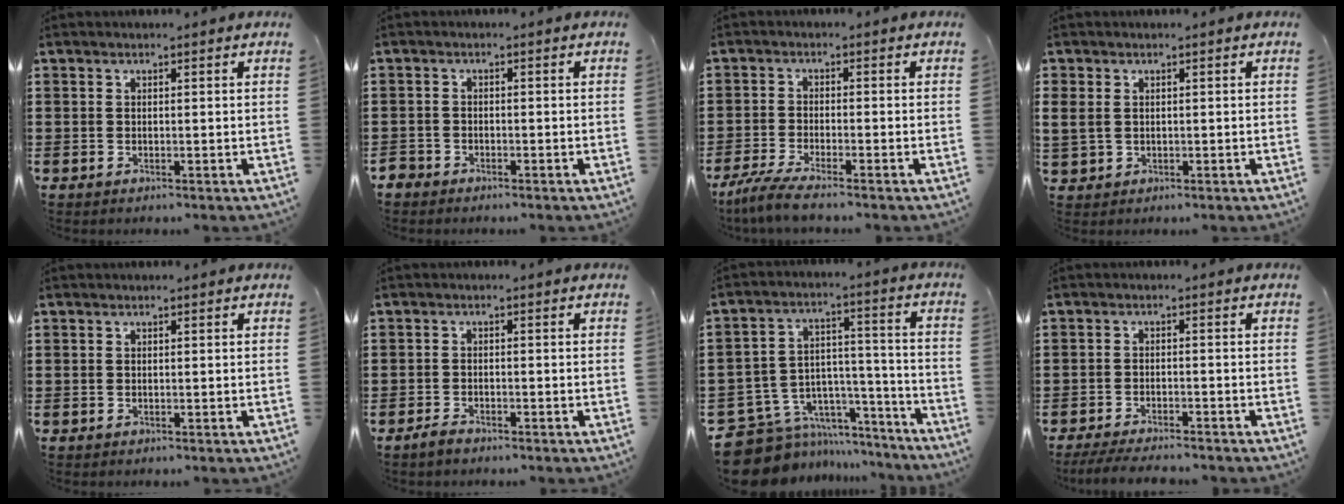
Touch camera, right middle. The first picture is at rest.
{"total": 1.7, "force": [-1.5, 0.8, 0.1], "torque": [-0.012, -0.001, -0.037]}
{"total": 3.9, "force": [-3.4, -0.1, 1.9], "torque": [-0.055, -0.014, -0.071]}
{"total": 1.9, "force": [0.6, 1.6, 1.0], "torque": [-0.032, 0.004, 0.008]}
{"total": 0.0}
{"total": 1.5, "force": [-1.3, 0.5, 0.5], "torque": [-0.020, -0.001, -0.029]}
{"total": 8.4, "force": [-6.4, 5.2, 1.4], "torque": [-0.049, 0.008, -0.117]}
{"total": 3.5, "force": [-3.3, 0.2, 1.0], "torque": [-0.024, -0.005, -0.068]}